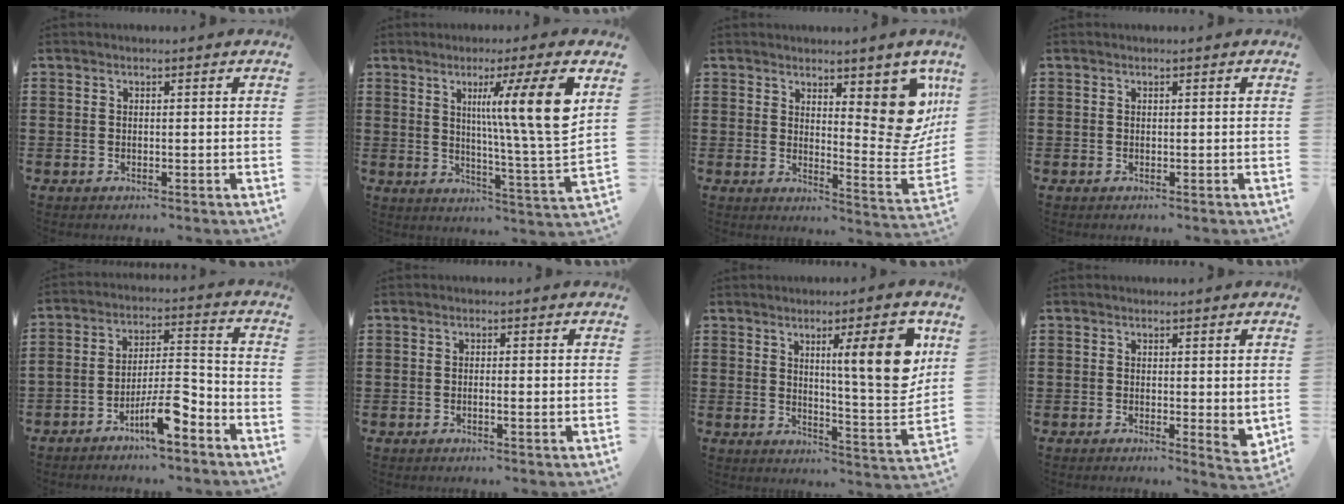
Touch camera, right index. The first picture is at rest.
{"total": 12.4, "force": [4.8, 0.0, 11.5], "torque": [-0.184, -0.017, 0.064]}
{"total": 9.7, "force": [4.9, 4.0, 7.3], "torque": [-0.089, -0.041, 0.088]}
{"total": 0.0}
{"total": 8.3, "force": [-5.5, 1.9, 5.8], "torque": [-0.104, 0.009, -0.100]}
{"total": 1.2, "force": [-0.3, 0.1, 1.2], "torque": [-0.021, -0.002, -0.006]}
{"total": 12.4, "force": [5.2, 2.1, 11.0], "torque": [-0.155, -0.024, 0.073]}
{"total": 2.2, "force": [-0.2, 0.9, 2.0], "torque": [-0.026, -0.003, -0.003]}